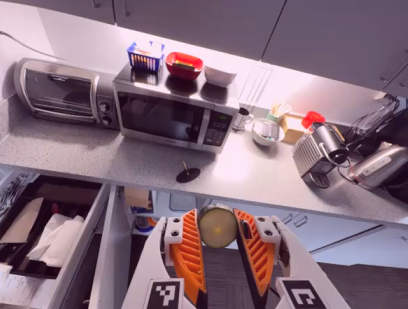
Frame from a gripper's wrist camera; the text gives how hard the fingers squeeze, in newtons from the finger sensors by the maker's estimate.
{"total": 8.8, "left": 8.5, "right": 9.1}